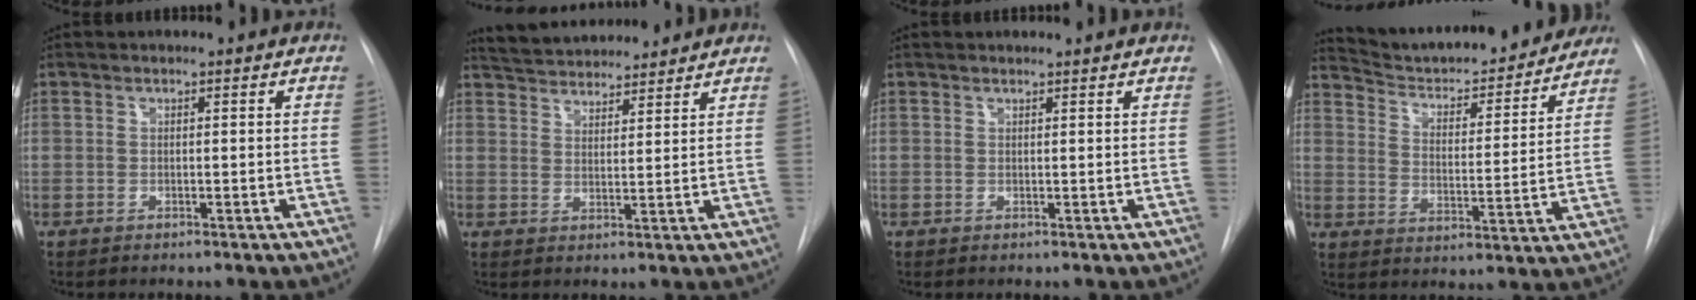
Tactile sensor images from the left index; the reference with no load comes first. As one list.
[{"total": 10.1, "force": [9.5, 2.2, 2.7], "torque": [-0.042, 0.018, 0.147]}, {"total": 1.4, "force": [1.4, 0.0, 0.2], "torque": [-0.008, 0.004, 0.014]}, {"total": 20.4, "force": [18.9, 3.5, 6.6], "torque": [-0.092, -0.026, 0.262]}]